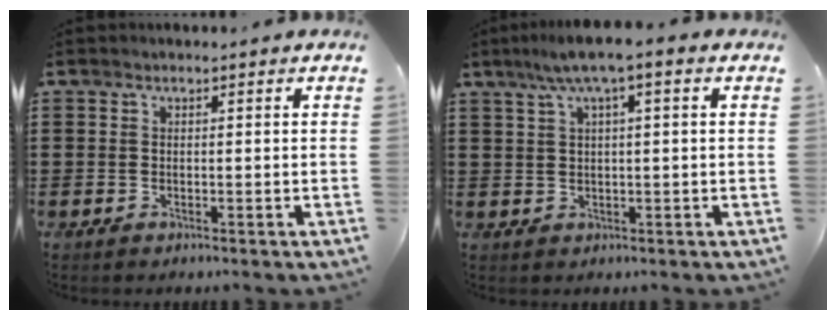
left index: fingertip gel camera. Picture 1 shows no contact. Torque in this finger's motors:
{"motor_torque": [1.51, -0.63, 0.81, 0.21]}